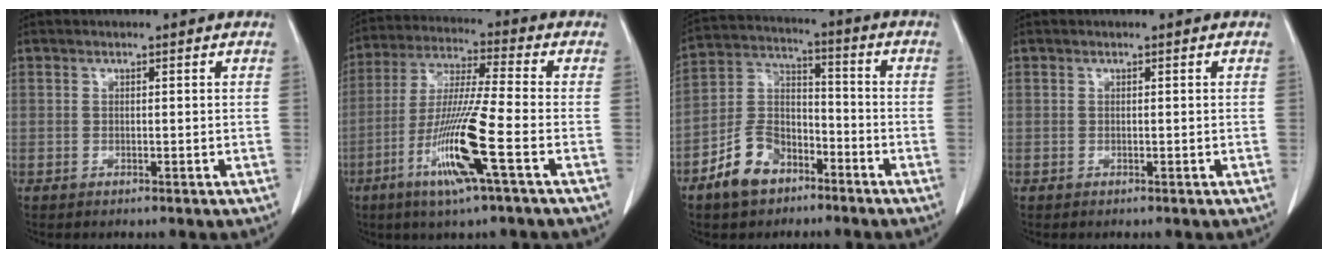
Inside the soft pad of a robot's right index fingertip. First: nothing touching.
{"total": 13.4, "force": [-5.3, -0.6, 12.3], "torque": [-0.250, -0.020, -0.104]}
{"total": 9.9, "force": [-6.1, 6.1, 4.9], "torque": [-0.114, 0.013, -0.109]}
{"total": 0.0}